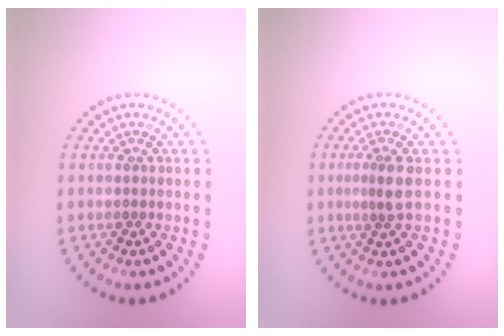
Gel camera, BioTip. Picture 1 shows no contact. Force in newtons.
{"total": 2.0, "press": 1.6, "slide": 1.2}